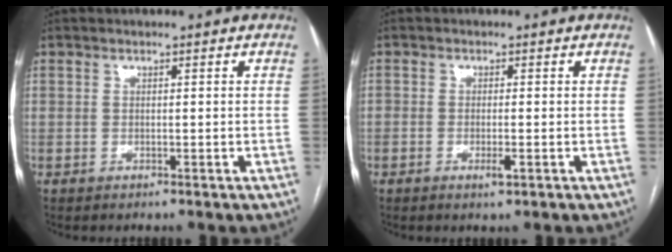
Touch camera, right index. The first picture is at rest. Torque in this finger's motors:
{"motor_torque": [0.17, 0.12, 0.12, 0.03]}